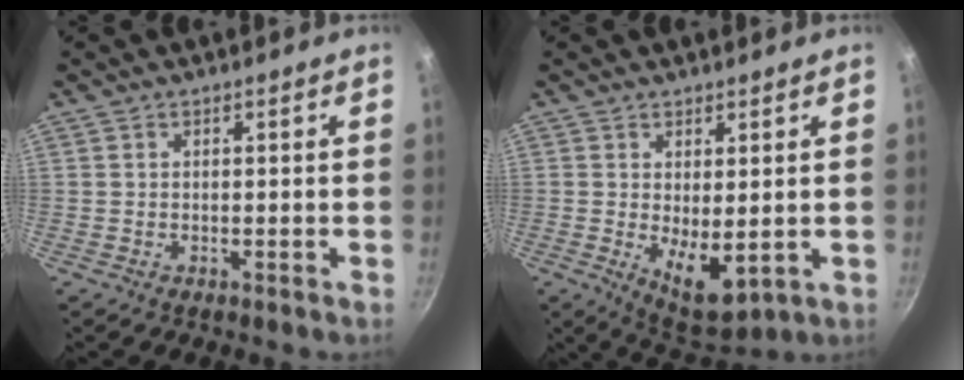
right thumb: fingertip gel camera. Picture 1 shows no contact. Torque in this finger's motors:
{"motor_torque": [-0.30, 0.59, 0.99, 0.04, 0.23]}